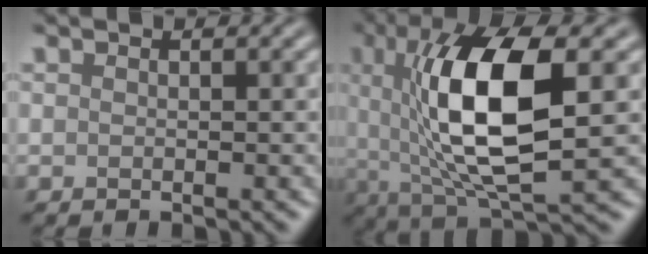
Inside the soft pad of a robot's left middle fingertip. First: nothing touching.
{"total": 11.5, "force": [1.2, 4.0, 10.7], "torque": [-0.190, 0.001, 0.024]}